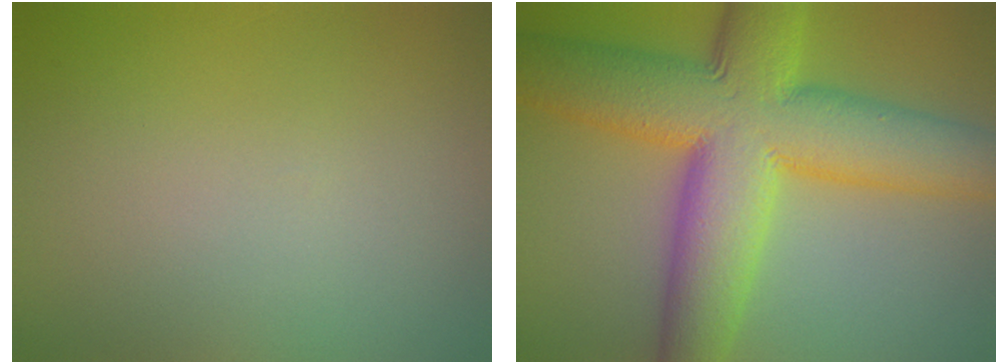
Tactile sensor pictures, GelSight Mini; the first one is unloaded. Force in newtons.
{"total": 13.8, "press": 13.8, "slide": 0.3}